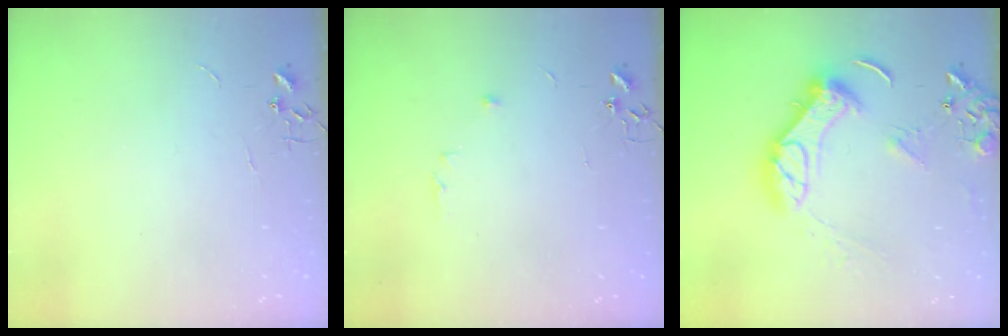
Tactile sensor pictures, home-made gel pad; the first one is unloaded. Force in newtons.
{"total": 5.3, "press": 5.1, "slide": 1.3}
{"total": 16.2, "press": 16.0, "slide": 2.3}